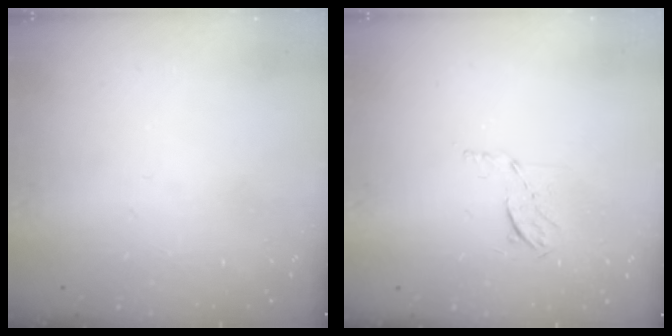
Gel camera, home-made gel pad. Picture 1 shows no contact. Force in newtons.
{"total": 5.7, "press": 5.6, "slide": 1.2}